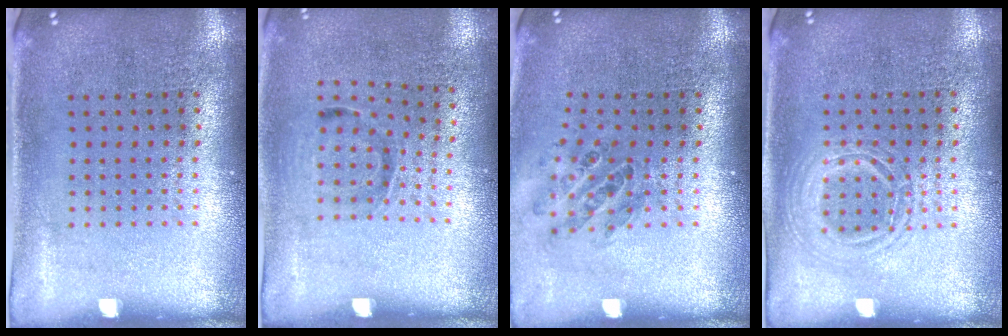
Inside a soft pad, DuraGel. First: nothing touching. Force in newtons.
{"total": 0.9, "press": 0.7, "slide": 0.6}
{"total": 0.9, "press": 0.8, "slide": 0.1}
{"total": 1.2, "press": 1.2, "slide": 0.1}